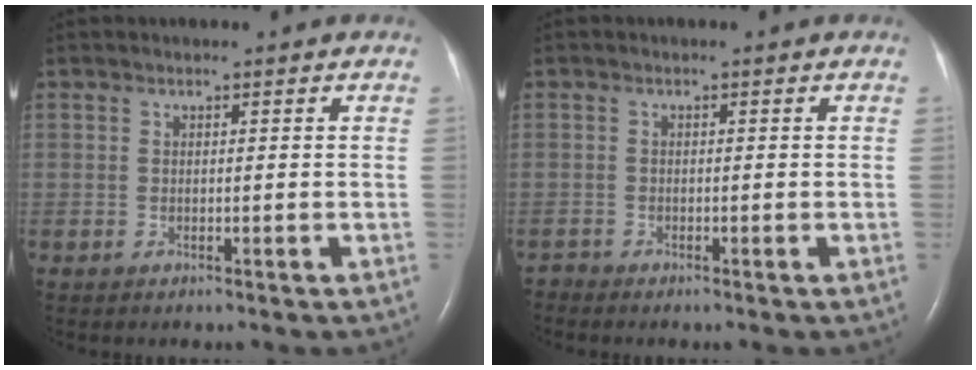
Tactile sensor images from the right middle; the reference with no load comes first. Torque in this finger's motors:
{"motor_torque": [-0.18, -0.22, -0.08, -0.02]}